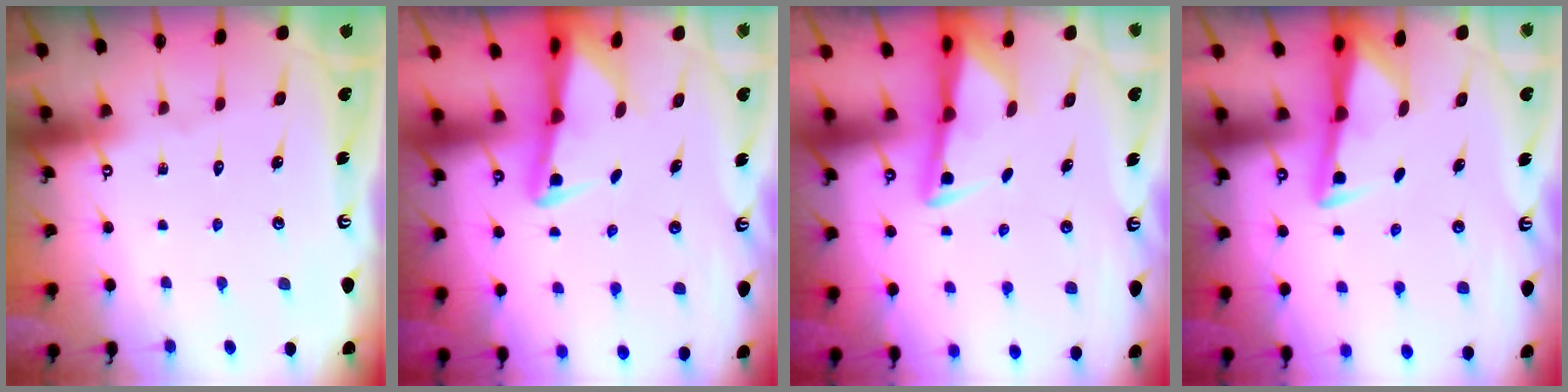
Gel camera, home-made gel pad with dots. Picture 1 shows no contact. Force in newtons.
{"total": 2.8, "press": 2.8, "slide": 0.6}
{"total": 2.9, "press": 2.8, "slide": 0.7}
{"total": 3.0, "press": 3.0, "slide": 0.5}